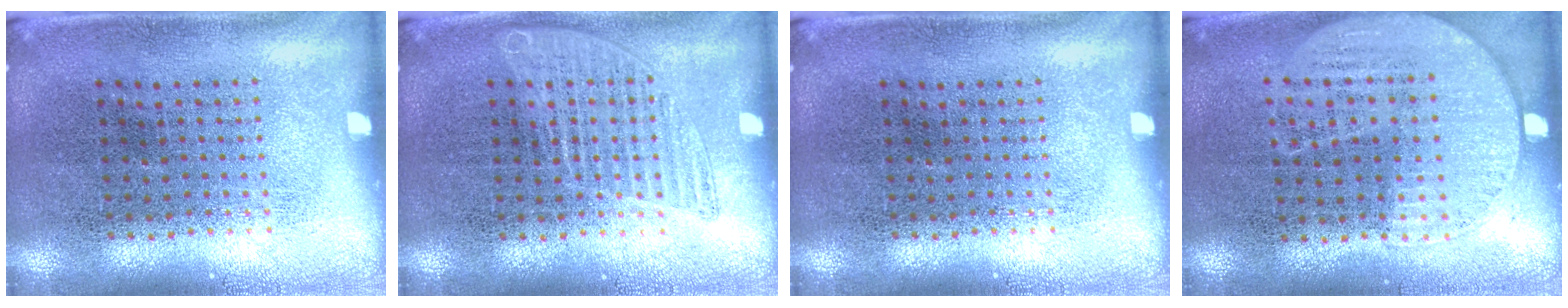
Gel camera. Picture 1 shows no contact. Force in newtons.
{"total": 1.4, "press": 1.4, "slide": 0.1}
{"total": 0.0}
{"total": 0.8, "press": 0.6, "slide": 0.5}